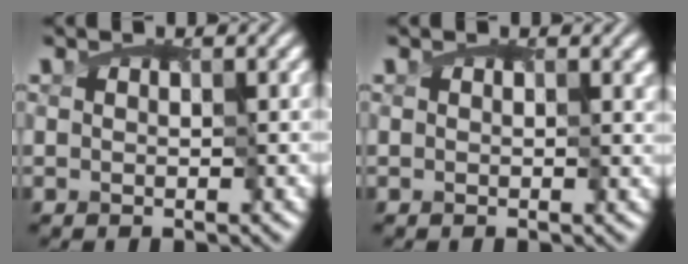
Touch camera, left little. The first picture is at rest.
{"total": 0.8, "force": [0.6, 0.4, 0.4], "torque": [-0.007, 0.002, 0.004]}